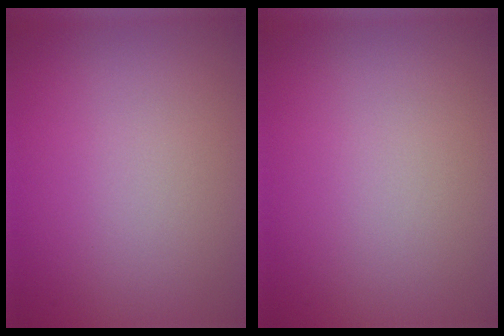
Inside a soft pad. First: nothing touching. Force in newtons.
{"total": 0.0}